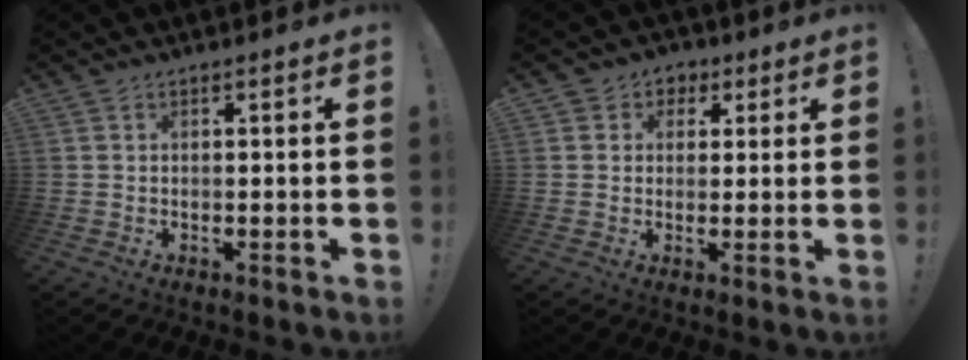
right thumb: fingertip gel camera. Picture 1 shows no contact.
{"total": 4.4, "force": [0.3, 4.2, 1.0], "torque": [-0.003, 0.002, 0.005]}